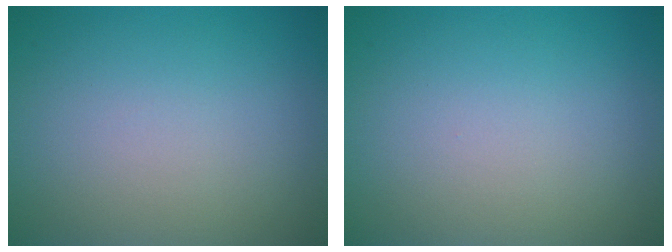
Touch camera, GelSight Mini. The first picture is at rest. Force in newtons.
{"total": 0.0}